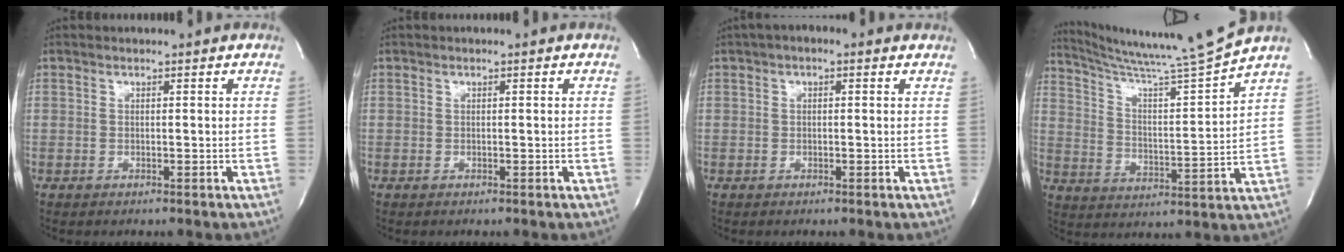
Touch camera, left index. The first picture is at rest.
{"total": 0.0}
{"total": 3.1, "force": [1.8, 1.3, 2.1], "torque": [-0.037, 0.021, 0.023]}
{"total": 13.7, "force": [12.6, -3.8, 3.6], "torque": [-0.071, -0.062, 0.209]}